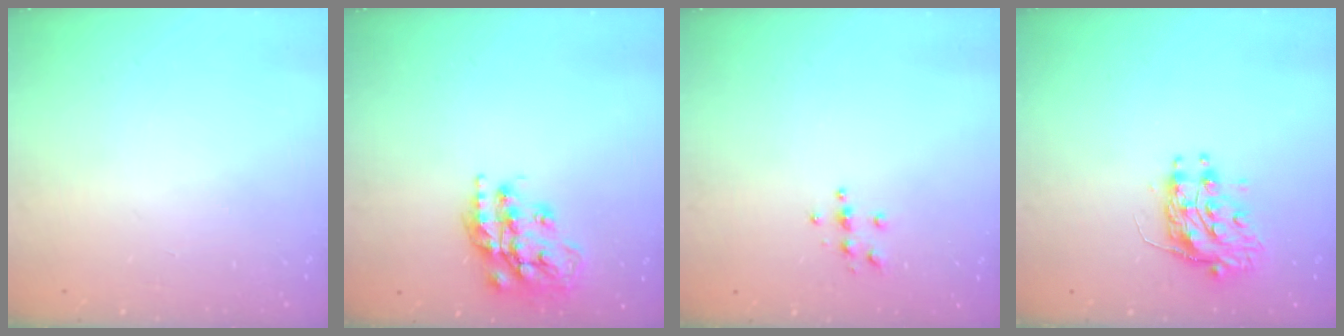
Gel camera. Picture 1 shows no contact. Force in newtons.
{"total": 16.2, "press": 16.1, "slide": 1.2}
{"total": 3.9, "press": 3.9, "slide": 0.4}
{"total": 9.6, "press": 9.6, "slide": 0.7}